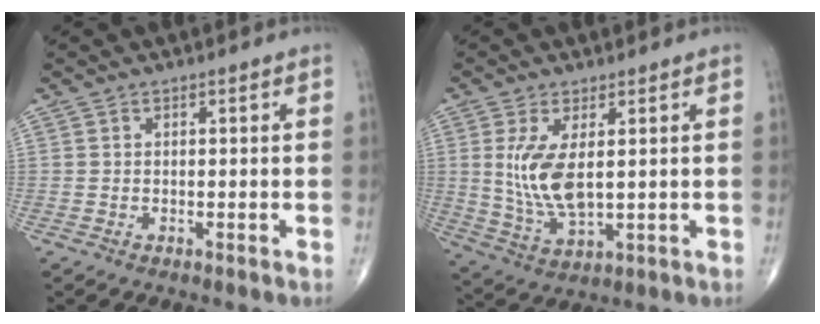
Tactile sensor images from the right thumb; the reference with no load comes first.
{"total": 9.6, "force": [1.5, 4.1, 8.5], "torque": [-0.174, -0.017, 0.043]}